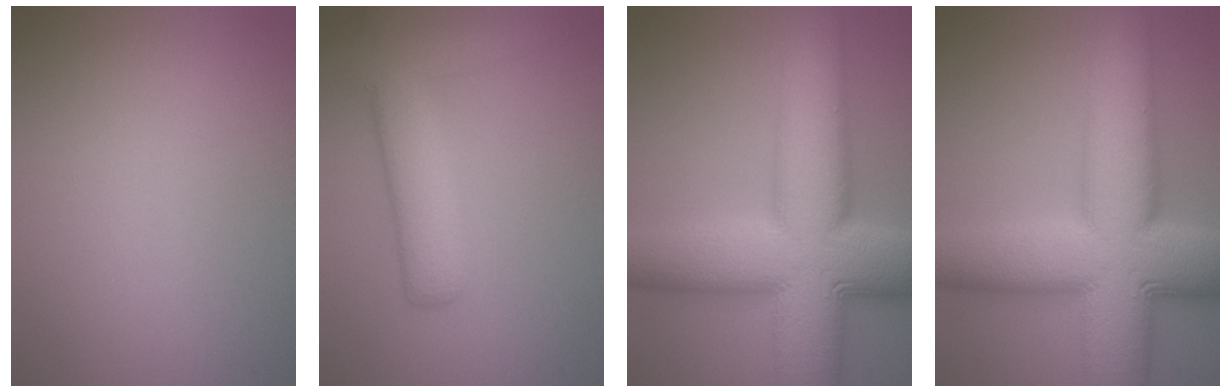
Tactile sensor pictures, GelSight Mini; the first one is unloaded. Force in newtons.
{"total": 5.6, "press": 5.6, "slide": 0.4}
{"total": 15.4, "press": 15.4, "slide": 0.3}
{"total": 15.4, "press": 15.4, "slide": 0.3}